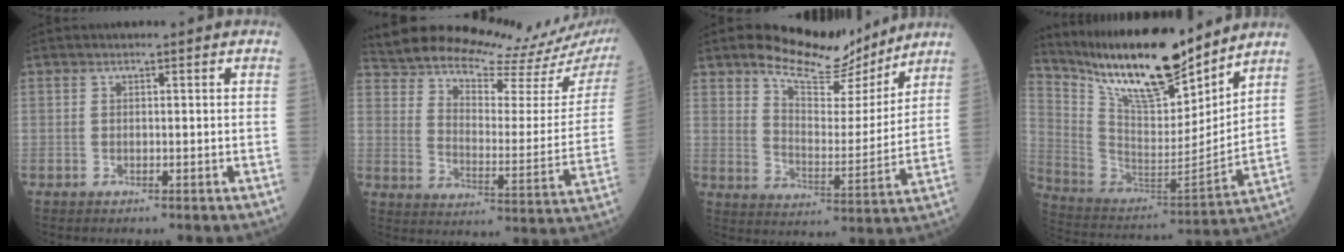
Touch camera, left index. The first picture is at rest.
{"total": 23.0, "force": [21.5, 3.5, 7.3], "torque": [-0.126, -0.082, 0.279]}
{"total": 11.8, "force": [10.5, 3.2, 4.5], "torque": [-0.077, -0.009, 0.168]}
{"total": 20.1, "force": [16.4, 3.9, 11.0], "torque": [-0.197, -0.010, 0.302]}